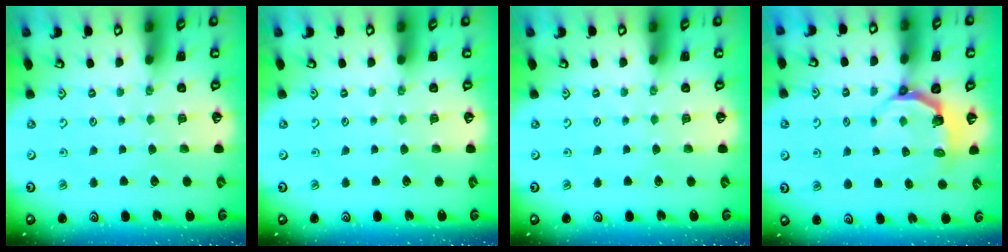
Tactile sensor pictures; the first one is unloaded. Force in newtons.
{"total": 0.0}
{"total": 0.0}
{"total": 4.8, "press": 3.3, "slide": 3.4}